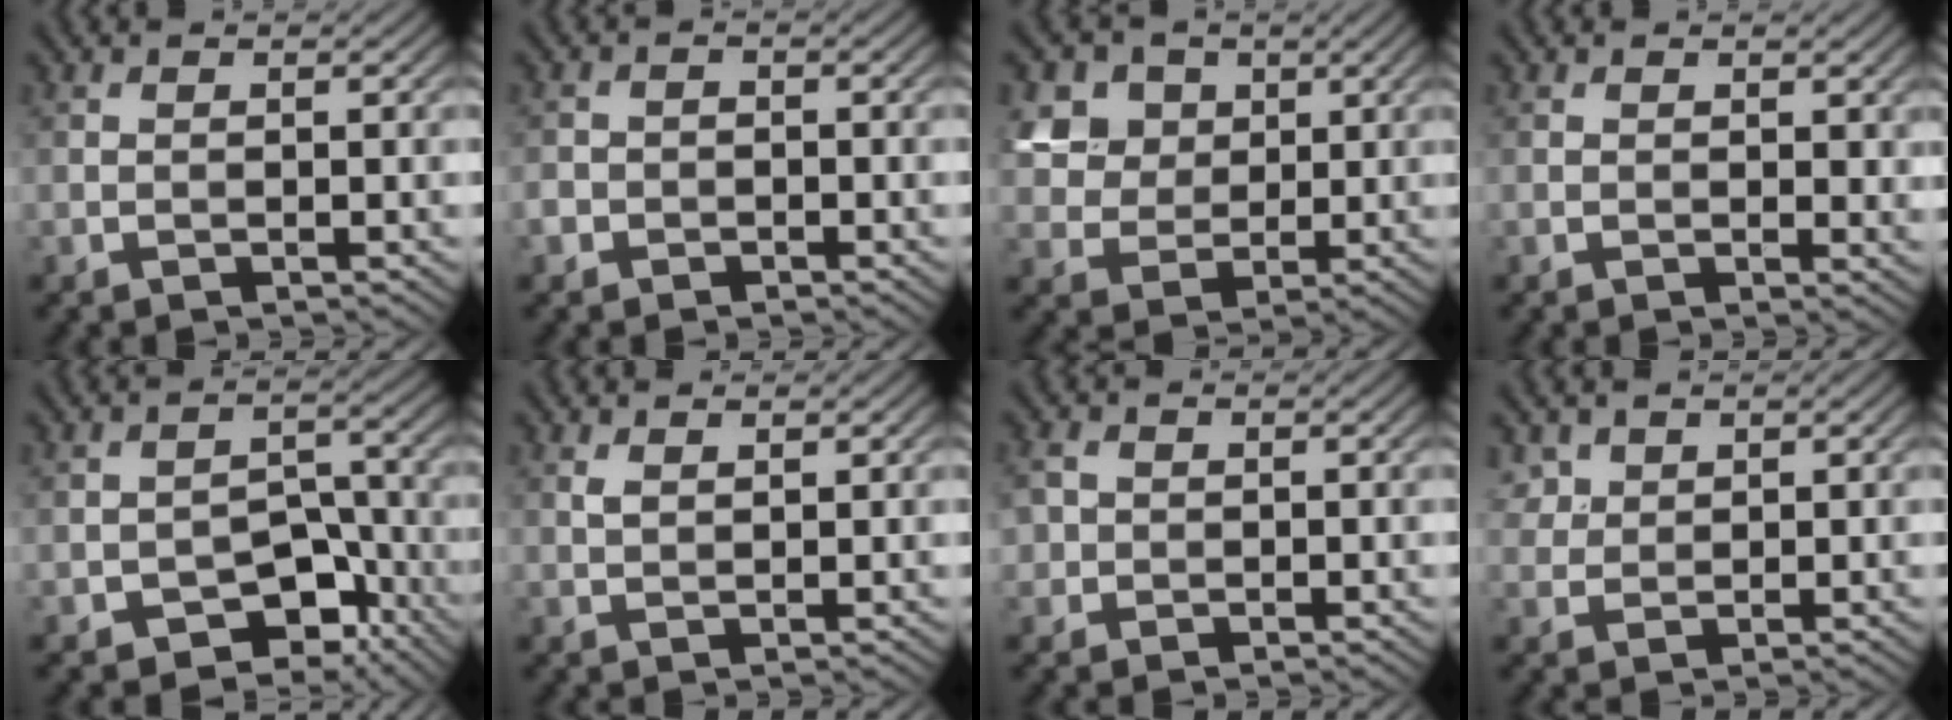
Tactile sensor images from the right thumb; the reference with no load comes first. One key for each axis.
{"total": 1.9, "fx": -1.2, "fy": 1.5, "fz": 0.5, "tx": -0.004, "ty": 0.000, "tz": -0.024}
{"total": 9.6, "fx": 4.3, "fy": 7.6, "fz": 4.0, "tx": -0.141, "ty": 0.007, "tz": 0.087}
{"total": 1.5, "fx": 0.6, "fy": 0.8, "fz": 1.1, "tx": -0.012, "ty": -0.005, "tz": 0.012}
{"total": 8.0, "fx": -4.8, "fy": 4.9, "fz": 4.2, "tx": -0.059, "ty": -0.002, "tz": -0.075}
{"total": 1.2, "fx": 0.8, "fy": 0.4, "fz": 0.8, "tx": -0.025, "ty": 0.000, "tz": 0.019}
{"total": 2.7, "fx": 0.0, "fy": 2.5, "fz": 1.1, "tx": -0.034, "ty": 0.002, "tz": 0.000}
{"total": 2.9, "fx": 1.7, "fy": 2.2, "fz": 0.9, "tx": -0.032, "ty": -0.003, "tz": 0.040}